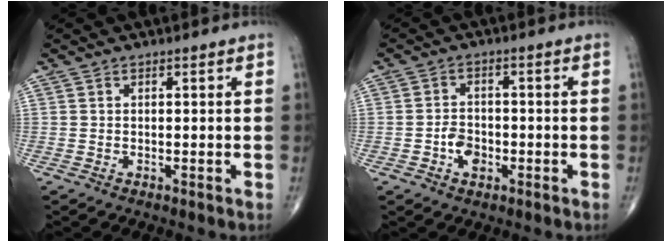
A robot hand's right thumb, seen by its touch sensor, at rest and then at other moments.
{"total": 4.1, "force": [-1.5, 2.9, 2.5], "torque": [-0.028, 0.013, -0.029]}